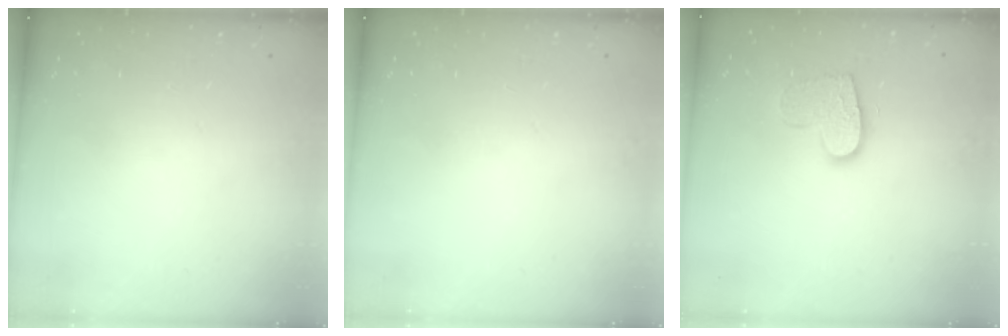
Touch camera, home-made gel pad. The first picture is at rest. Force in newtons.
{"total": 0.0}
{"total": 11.7, "press": 11.7, "slide": 0.8}